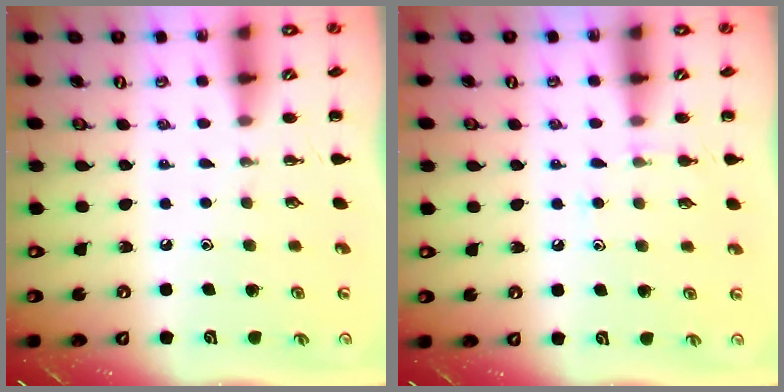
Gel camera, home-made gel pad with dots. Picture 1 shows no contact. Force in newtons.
{"total": 5.7, "press": 5.4, "slide": 1.7}